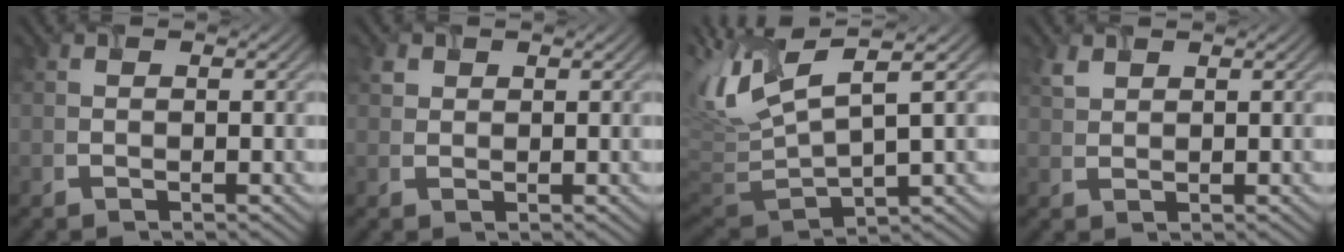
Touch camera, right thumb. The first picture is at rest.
{"total": 0.7, "force": [0.5, 0.5, 0.0], "torque": [-0.001, 0.006, 0.014]}
{"total": 9.7, "force": [3.1, 2.7, 8.8], "torque": [-0.214, 0.014, 0.067]}
{"total": 1.3, "force": [1.1, 0.5, 0.5], "torque": [-0.020, 0.008, 0.031]}